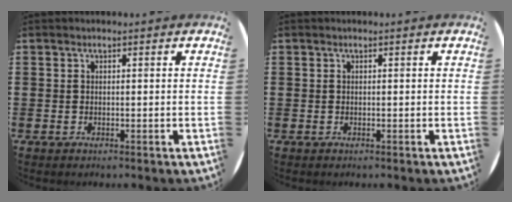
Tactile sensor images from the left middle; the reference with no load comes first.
{"total": 0.0}